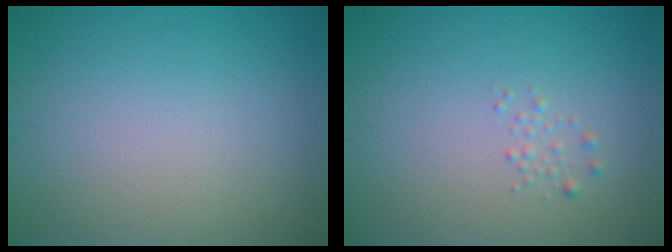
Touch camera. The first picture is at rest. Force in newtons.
{"total": 0.8, "press": 0.8, "slide": 0.0}